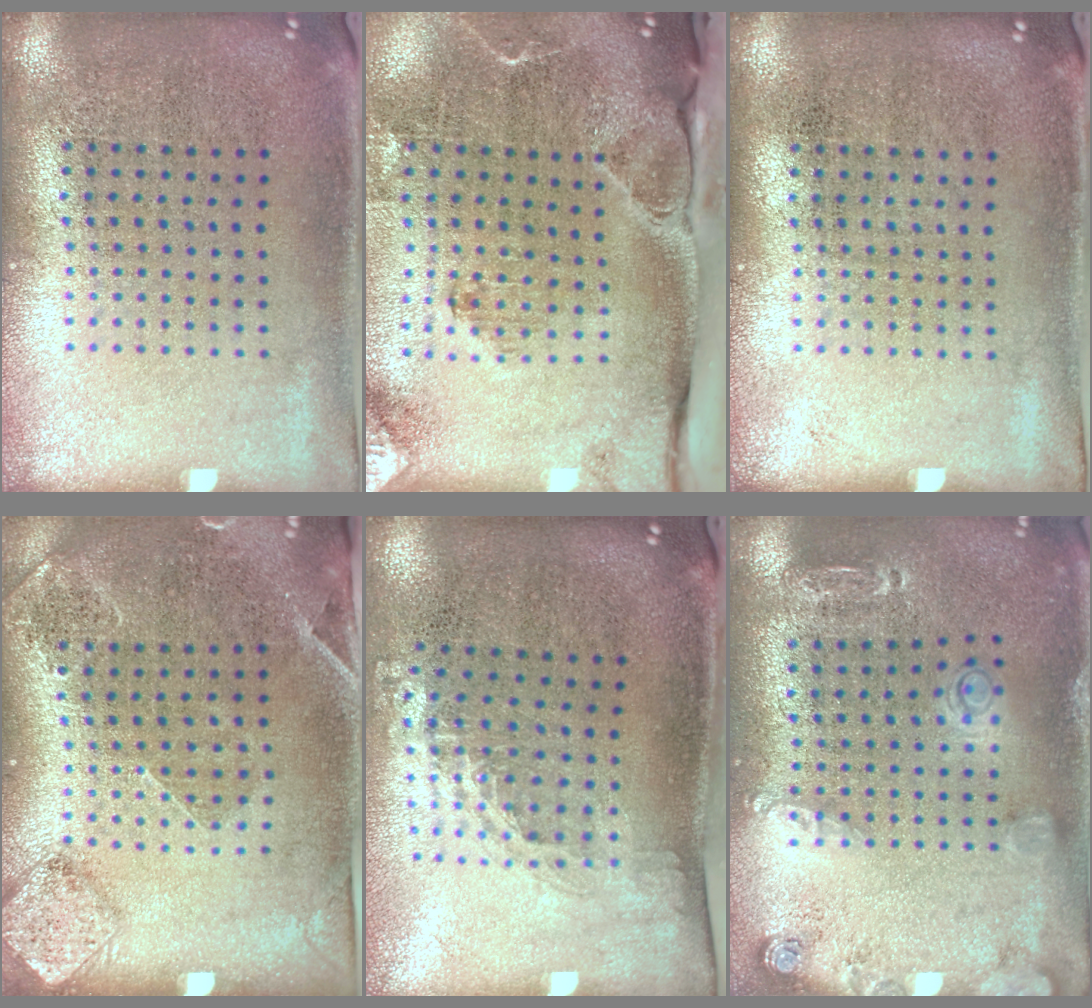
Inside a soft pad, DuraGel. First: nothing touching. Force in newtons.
{"total": 3.1, "press": 2.3, "slide": 2.1}
{"total": 0.0}
{"total": 1.6, "press": 1.5, "slide": 0.5}
{"total": 1.3, "press": 0.9, "slide": 0.9}
{"total": 1.4, "press": 1.4, "slide": 0.4}